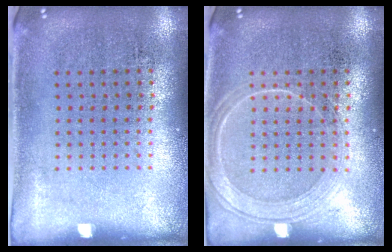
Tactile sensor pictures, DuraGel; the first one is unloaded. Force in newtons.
{"total": 2.2, "press": 2.1, "slide": 0.4}